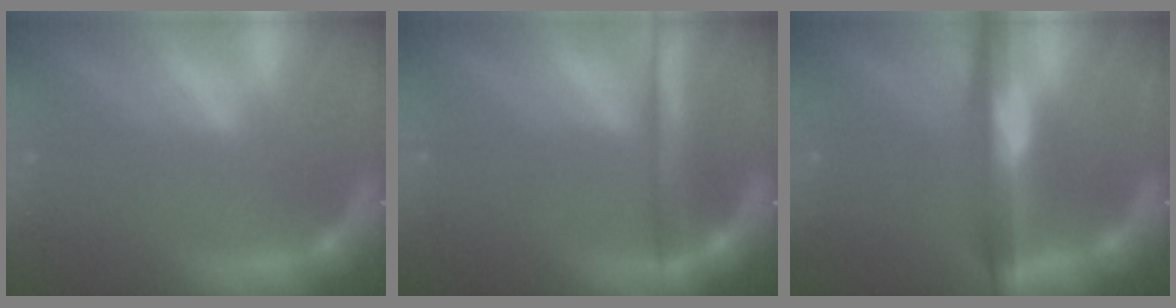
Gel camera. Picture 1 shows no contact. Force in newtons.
{"total": 4.0}
{"total": 6.5}